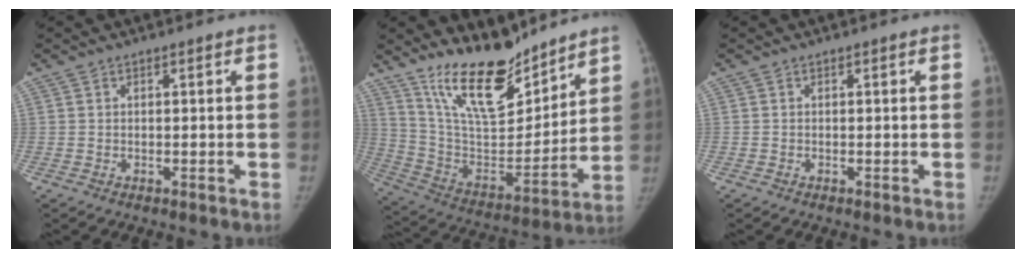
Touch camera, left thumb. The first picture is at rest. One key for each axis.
{"total": 19.5, "fx": 15.3, "fy": 6.9, "fz": 9.9, "tx": -0.126, "ty": -0.104, "tz": 0.277}
{"total": 0.0}